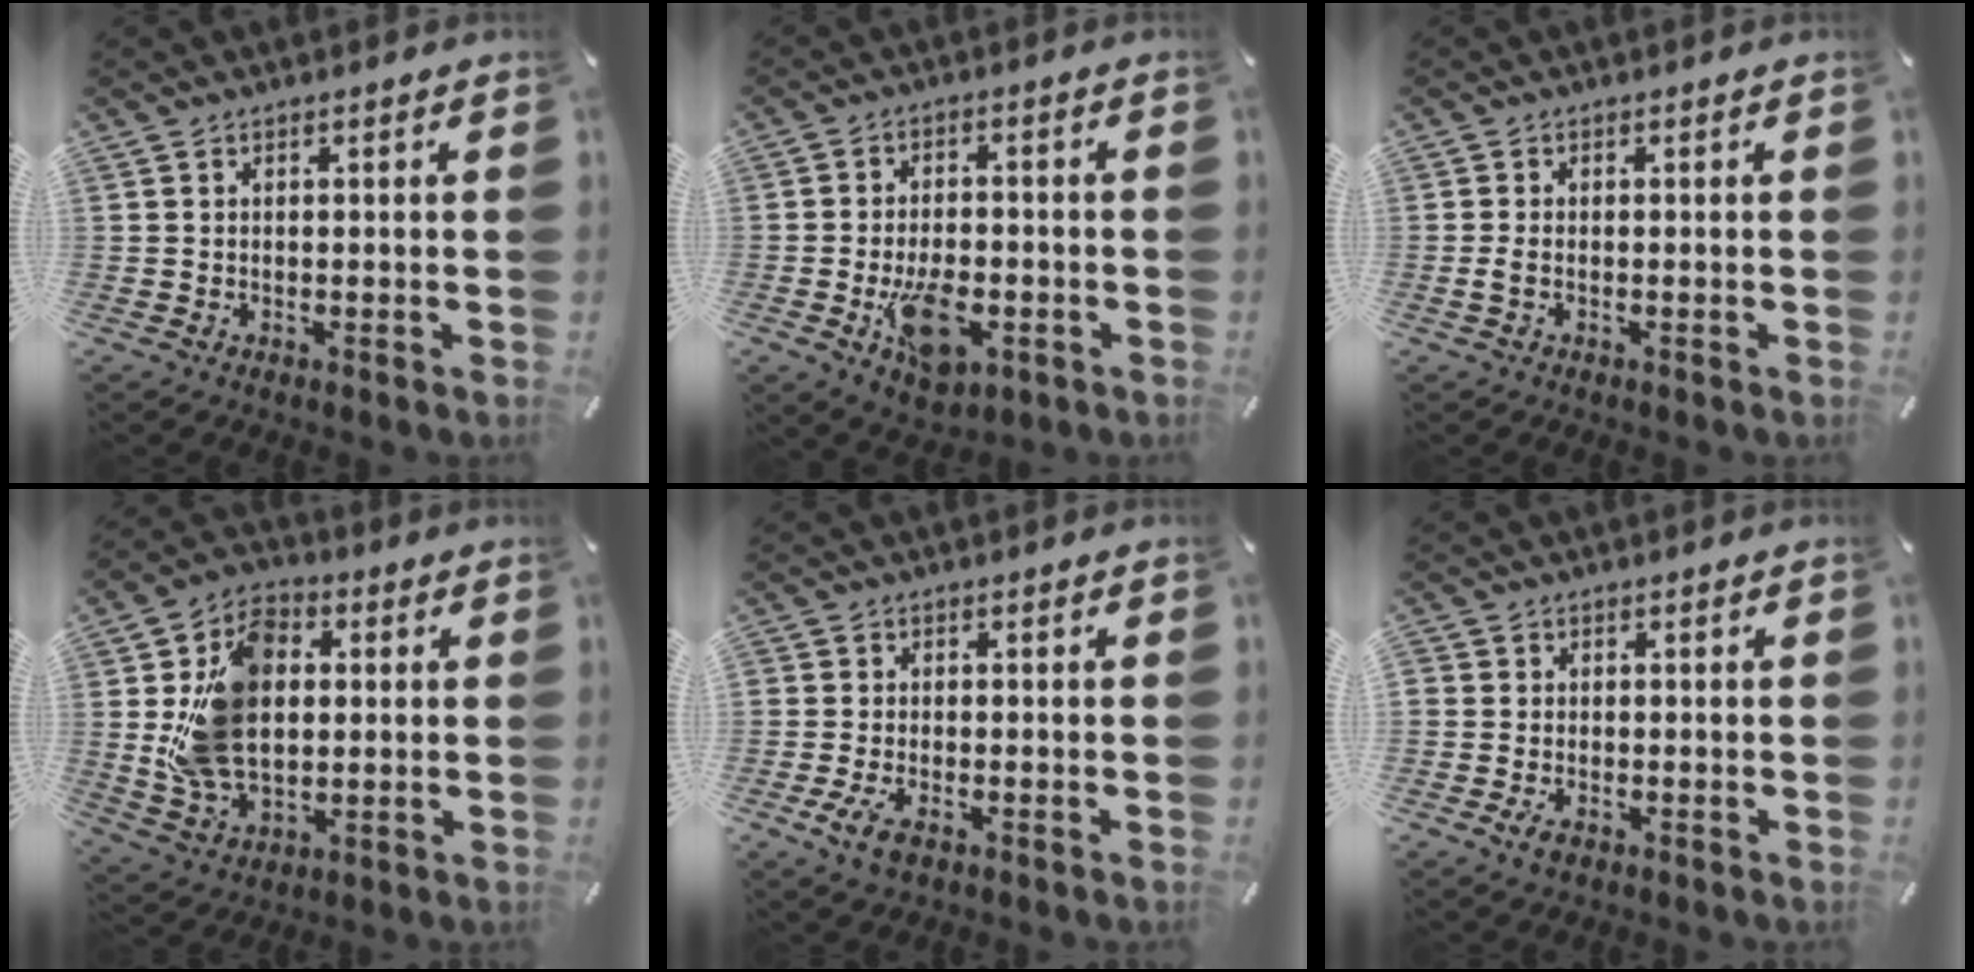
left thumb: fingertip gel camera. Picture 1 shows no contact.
{"total": 10.2, "force": [-3.5, 5.7, 7.7], "torque": [-0.147, 0.003, -0.056]}
{"total": 1.7, "force": [-0.4, 0.7, 1.5], "torque": [-0.029, 0.001, -0.007]}
{"total": 16.0, "force": [1.1, 11.9, 10.6], "torque": [-0.238, 0.015, 0.023]}
{"total": 4.5, "force": [-2.3, 2.7, 2.8], "torque": [-0.069, 0.004, -0.047]}
{"total": 2.7, "force": [-1.3, 2.1, 1.2], "torque": [-0.026, 0.005, -0.027]}